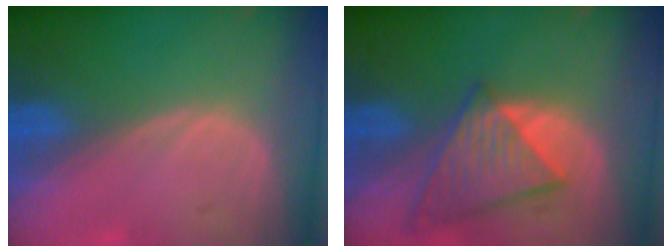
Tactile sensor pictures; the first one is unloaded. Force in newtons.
{"total": 8.0, "press": 7.2, "slide": 3.5}